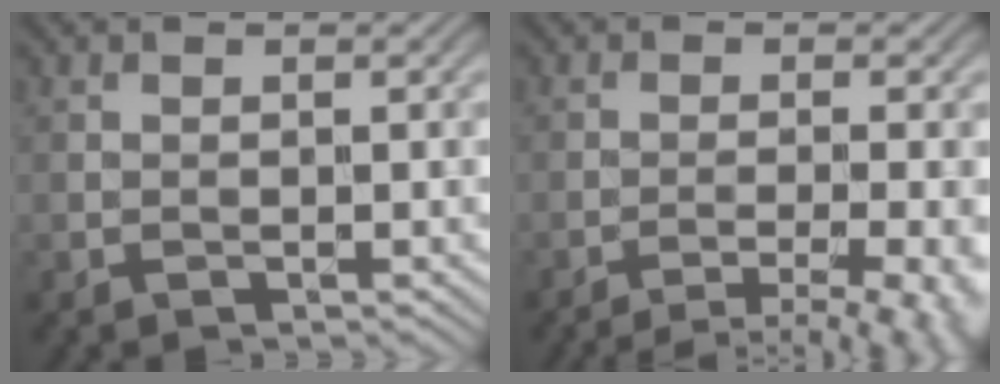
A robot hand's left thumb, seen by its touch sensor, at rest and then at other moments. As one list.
[{"total": 7.1, "force": [-4.1, 1.5, 5.6], "torque": [-0.072, -0.005, -0.050]}]